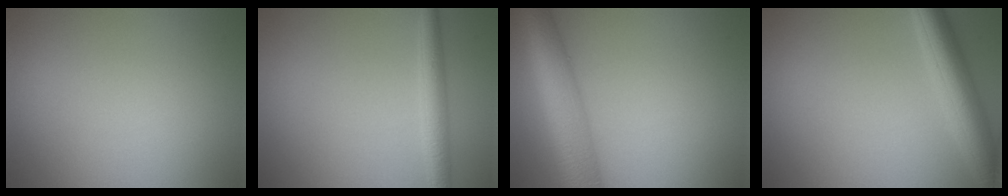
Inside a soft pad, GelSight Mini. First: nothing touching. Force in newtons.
{"total": 2.6, "press": 2.6, "slide": 0.1}
{"total": 8.8, "press": 8.8, "slide": 0.2}
{"total": 5.4, "press": 5.4, "slide": 0.1}